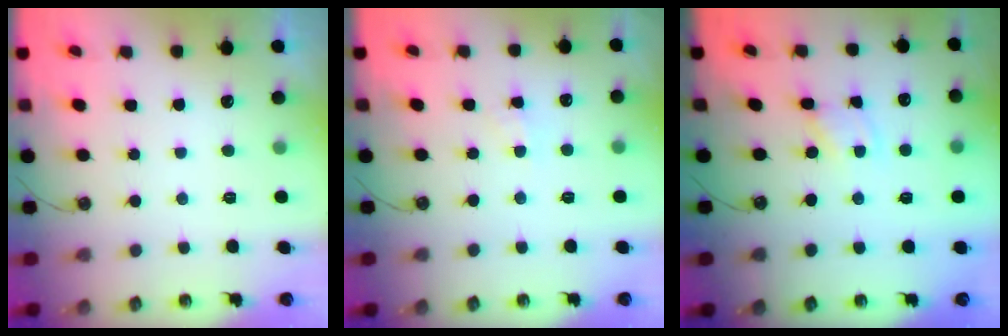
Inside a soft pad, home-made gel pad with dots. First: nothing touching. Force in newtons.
{"total": 2.0, "press": 2.0, "slide": 0.3}
{"total": 1.5, "press": 1.5, "slide": 0.0}